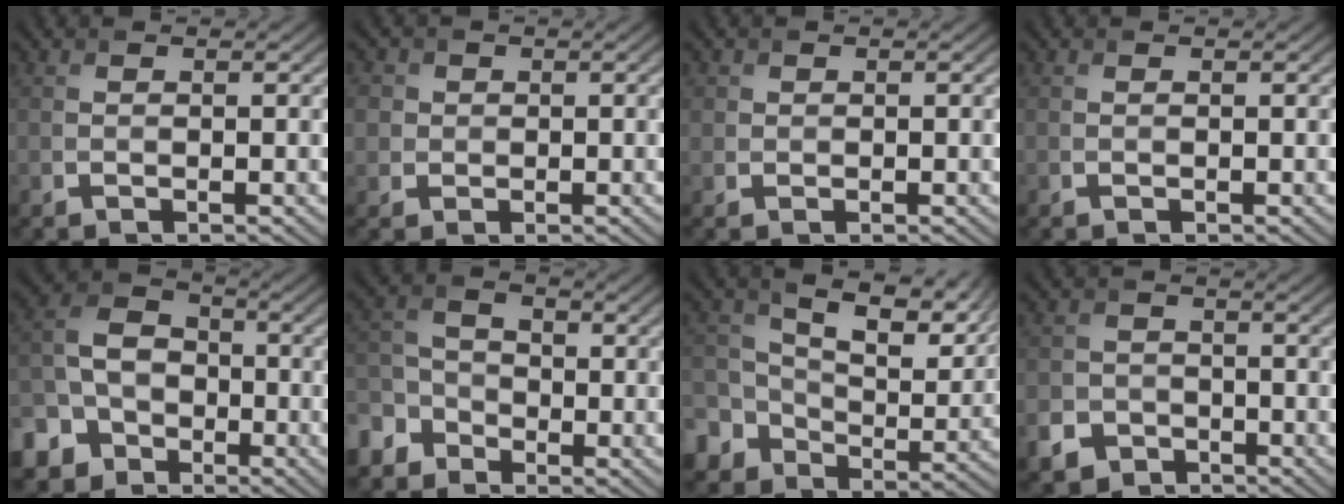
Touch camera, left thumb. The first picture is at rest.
{"total": 2.9, "force": [0.5, 2.7, 0.7], "torque": [-0.028, 0.002, 0.008]}
{"total": 1.1, "force": [0.3, 1.0, 0.1], "torque": [0.000, -0.004, 0.006]}
{"total": 0.0}
{"total": 11.7, "force": [-5.2, 9.0, 5.5], "torque": [-0.155, -0.032, -0.116]}
{"total": 6.5, "force": [-3.6, 4.7, 2.6], "torque": [-0.072, -0.002, -0.090]}
{"total": 13.6, "force": [4.2, 9.9, 8.2], "torque": [-0.190, -0.001, 0.087]}
{"total": 5.6, "force": [-3.2, 4.3, 1.5], "torque": [-0.032, -0.012, -0.070]}